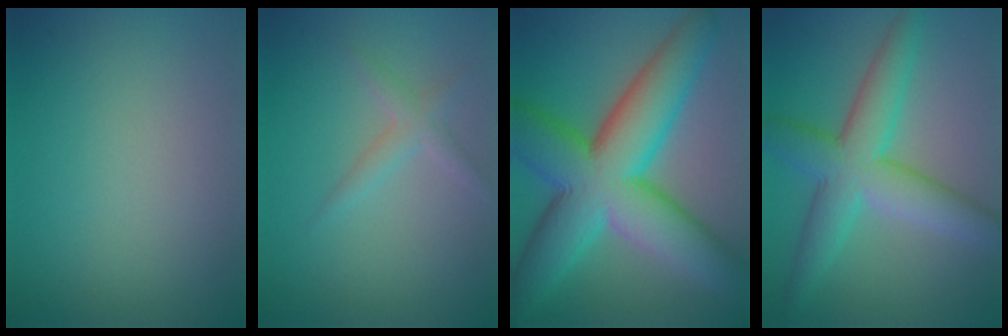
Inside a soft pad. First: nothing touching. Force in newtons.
{"total": 1.7, "press": 1.7, "slide": 0.1}
{"total": 14.3, "press": 14.3, "slide": 0.4}
{"total": 7.1, "press": 7.1, "slide": 0.2}